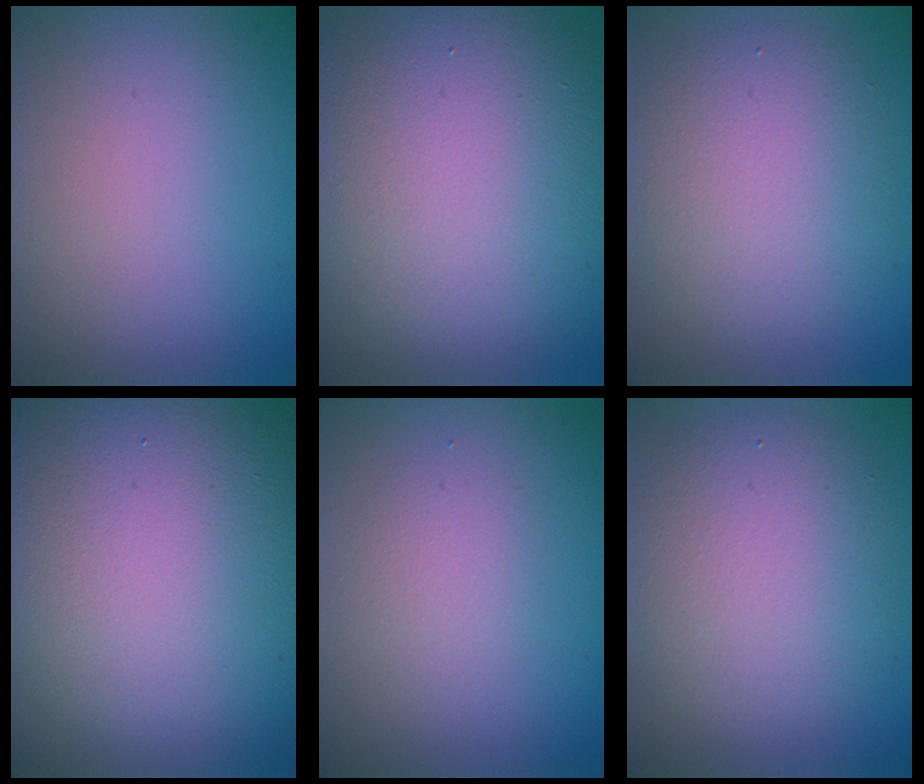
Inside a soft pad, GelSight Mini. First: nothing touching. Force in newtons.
{"total": 14.7, "press": 14.6, "slide": 0.7}
{"total": 5.4, "press": 5.4, "slide": 0.1}
{"total": 21.6, "press": 21.6, "slide": 1.1}
{"total": 1.6, "press": 1.6, "slide": 0.1}
{"total": 6.0, "press": 5.9, "slide": 0.6}